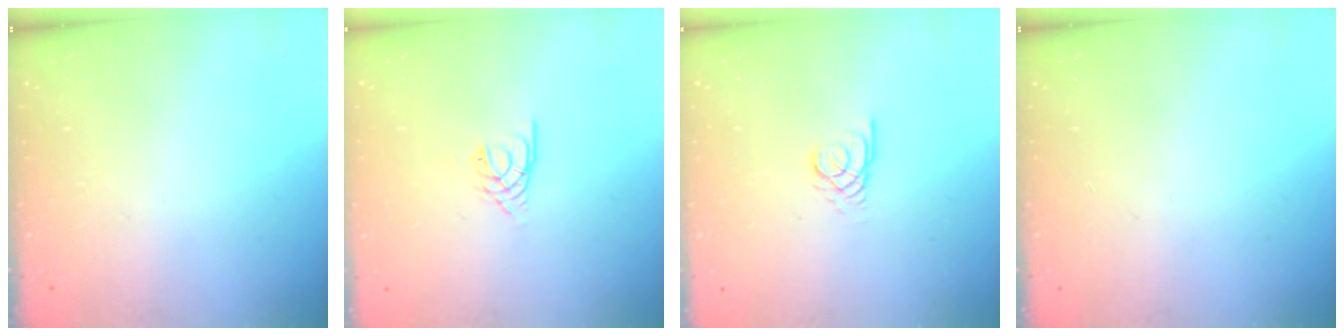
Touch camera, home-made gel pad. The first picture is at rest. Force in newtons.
{"total": 3.0, "press": 3.0, "slide": 0.5}
{"total": 2.2, "press": 2.1, "slide": 0.2}
{"total": 0.0}